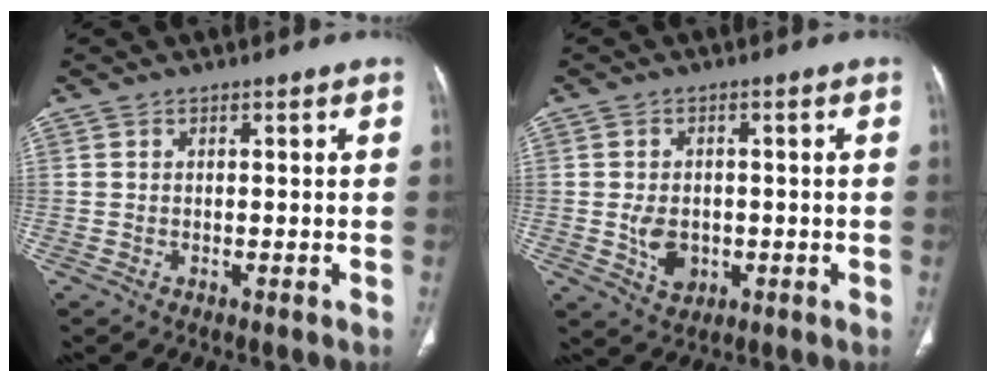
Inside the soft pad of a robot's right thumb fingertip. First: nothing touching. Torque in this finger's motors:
{"motor_torque": [0.18, 0.10, -0.01, 0.34, 0.02]}